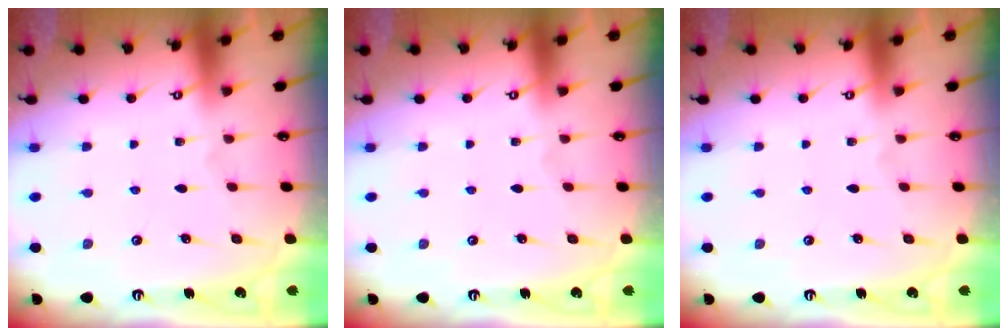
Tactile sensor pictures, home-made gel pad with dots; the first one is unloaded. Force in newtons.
{"total": 0.0}
{"total": 0.0}